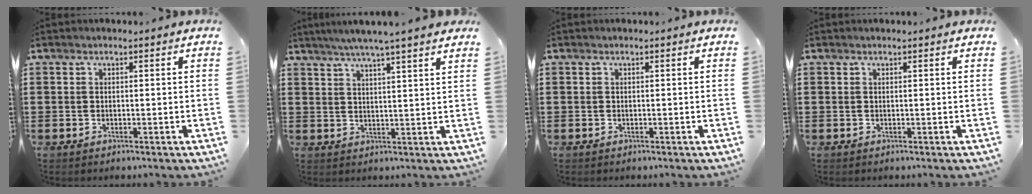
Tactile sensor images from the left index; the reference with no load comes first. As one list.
[{"total": 4.4, "force": [3.8, -0.7, 2.3], "torque": [-0.055, -0.011, 0.064]}, {"total": 0.0}, {"total": 0.0}]